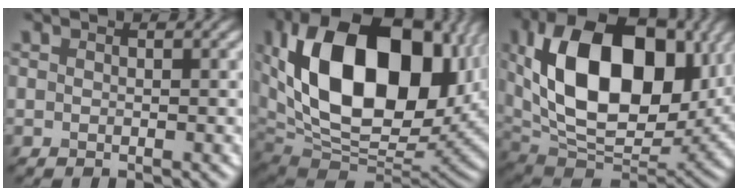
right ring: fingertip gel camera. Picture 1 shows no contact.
{"total": 18.9, "force": [4.9, 11.5, 14.2], "torque": [-0.256, 0.011, 0.094]}
{"total": 17.1, "force": [3.6, 10.7, 12.8], "torque": [-0.226, 0.003, 0.066]}